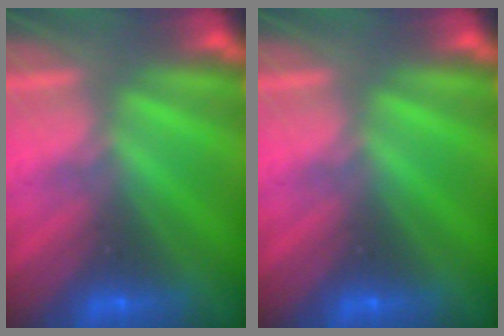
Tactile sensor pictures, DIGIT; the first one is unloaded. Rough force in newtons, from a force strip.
{"total": 0.0}